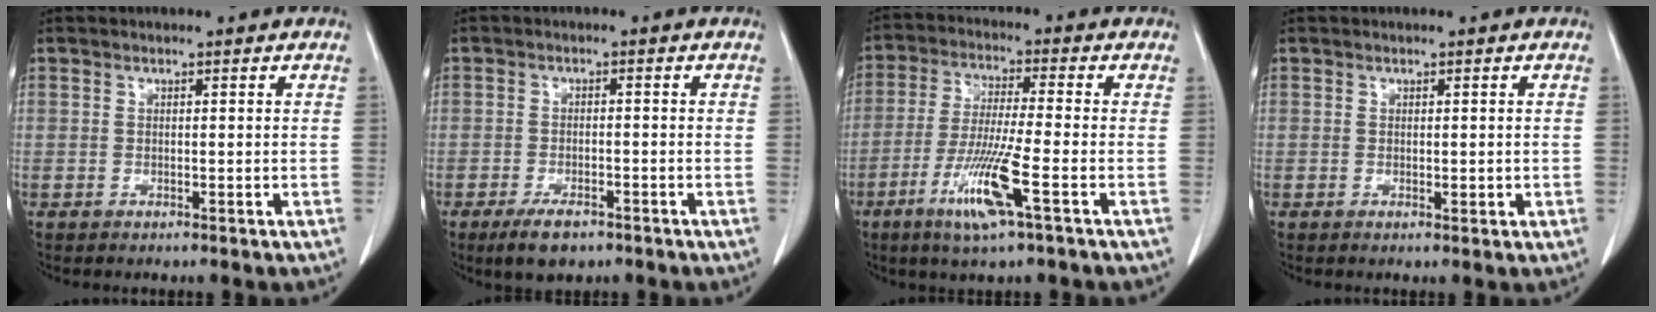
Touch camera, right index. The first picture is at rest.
{"total": 4.5, "force": [-2.9, 2.0, 2.7], "torque": [-0.050, -0.003, -0.044]}
{"total": 10.1, "force": [-4.5, -0.1, 9.0], "torque": [-0.182, -0.019, -0.088]}
{"total": 1.2, "force": [0.0, 0.6, 1.1], "torque": [-0.015, -0.003, 0.002]}